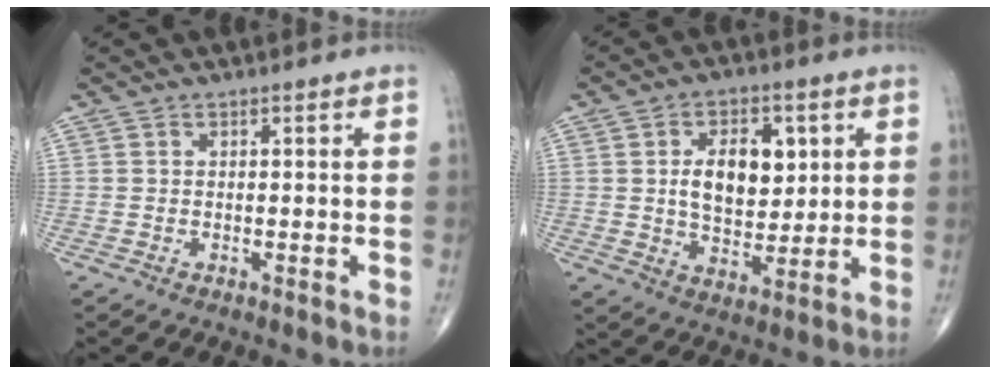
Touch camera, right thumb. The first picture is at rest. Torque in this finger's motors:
{"motor_torque": [1.06, 1.36, 0.81, 0.02, 0.06]}